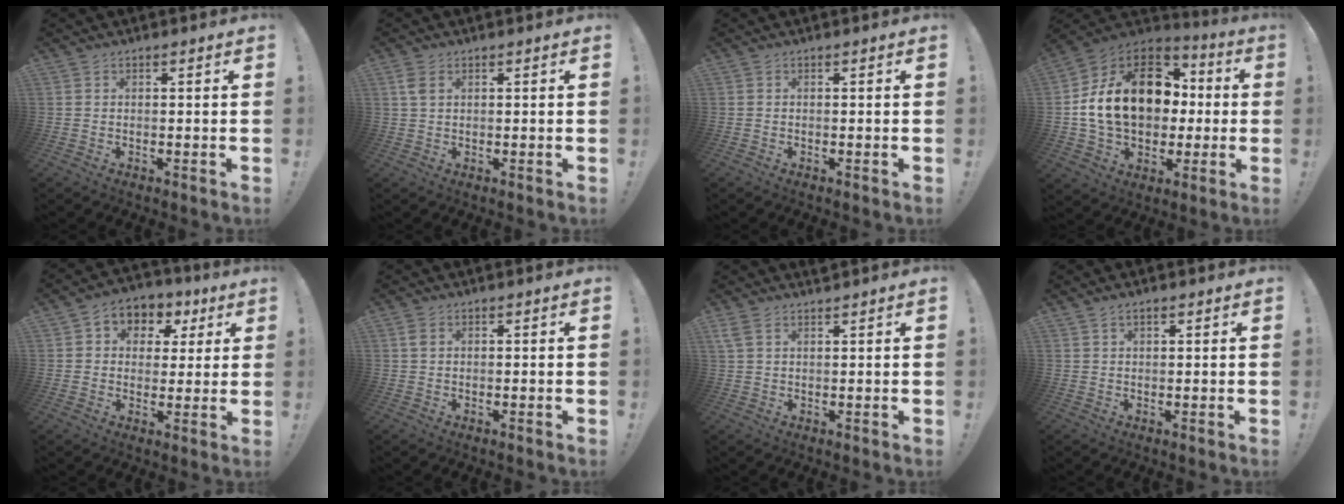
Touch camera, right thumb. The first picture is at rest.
{"total": 3.3, "force": [1.6, 1.8, 2.3], "torque": [-0.034, -0.004, 0.027]}
{"total": 0.0}
{"total": 22.8, "force": [2.4, 16.4, 15.7], "torque": [-0.263, 0.019, 0.067]}
{"total": 7.1, "force": [1.9, 6.4, 2.3], "torque": [-0.025, -0.010, 0.039]}
{"total": 2.0, "force": [1.0, 1.1, 1.3], "torque": [-0.021, -0.001, 0.016]}
{"total": 2.1, "force": [1.6, 0.5, 1.2], "torque": [-0.029, -0.002, 0.032]}
{"total": 1.9, "force": [1.2, 0.9, 1.2], "torque": [-0.020, -0.002, 0.021]}